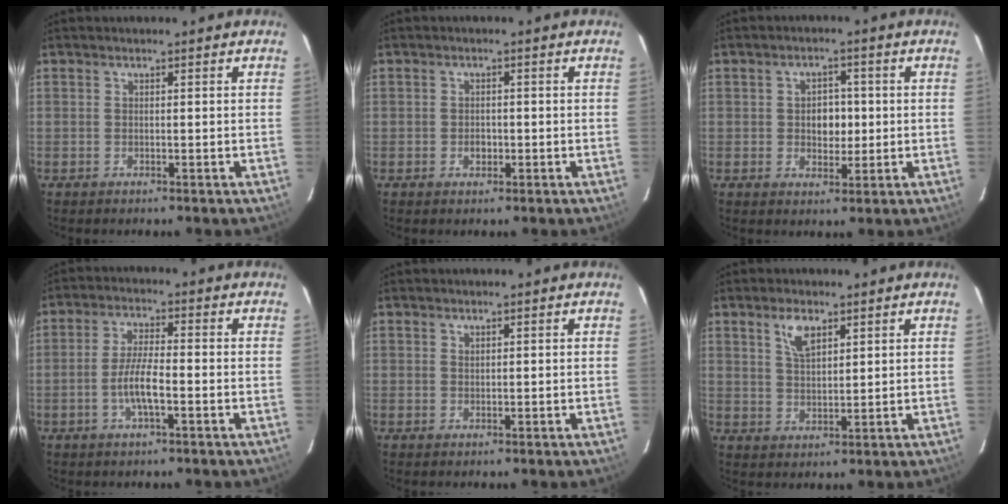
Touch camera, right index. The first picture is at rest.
{"total": 1.7, "force": [-0.5, 1.5, 0.7], "torque": [-0.014, 0.004, -0.006]}
{"total": 4.5, "force": [0.0, 3.5, 2.9], "torque": [-0.046, 0.008, 0.003]}
{"total": 5.8, "force": [-2.1, 1.1, 5.3], "torque": [-0.107, -0.001, -0.041]}
{"total": 0.5, "force": [0.4, 0.3, 0.0], "torque": [0.000, 0.000, 0.010]}
{"total": 5.0, "force": [2.9, 2.3, 3.4], "torque": [-0.062, 0.005, 0.057]}